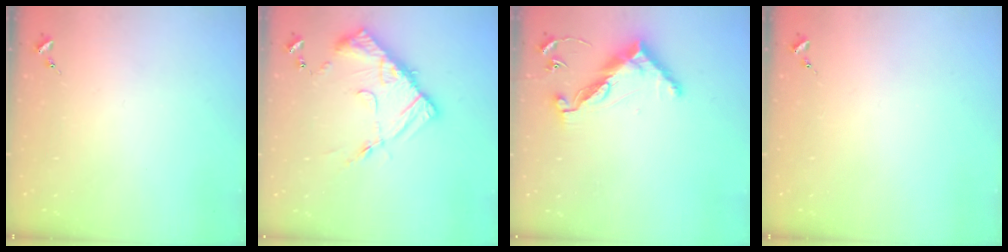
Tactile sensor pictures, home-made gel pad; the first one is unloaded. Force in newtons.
{"total": 14.5, "press": 14.5, "slide": 1.3}
{"total": 11.6, "press": 11.6, "slide": 0.4}
{"total": 0.0}